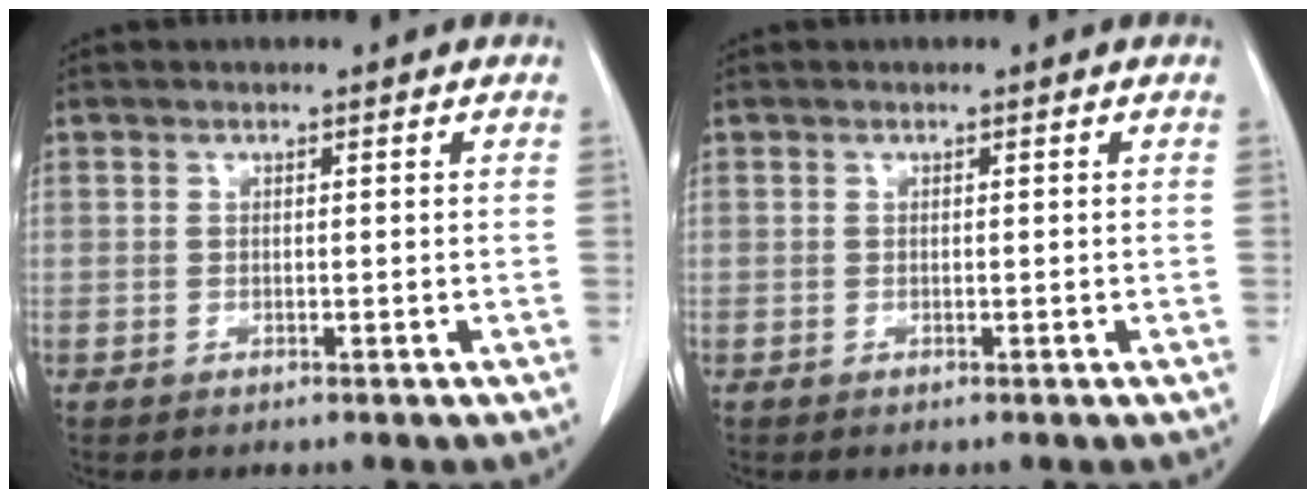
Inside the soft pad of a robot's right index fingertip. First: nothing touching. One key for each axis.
{"total": 0.0}